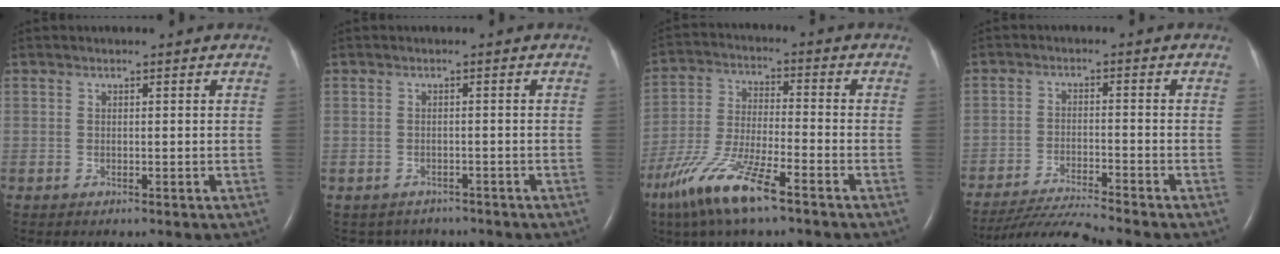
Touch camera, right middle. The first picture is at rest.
{"total": 3.9, "force": [-3.5, 1.8, -0.2], "torque": [-0.001, 0.005, -0.043]}
{"total": 12.2, "force": [-7.8, 1.7, 9.3], "torque": [-0.201, -0.024, -0.148]}
{"total": 8.1, "force": [-7.7, -1.9, 1.8], "torque": [-0.031, -0.018, -0.142]}